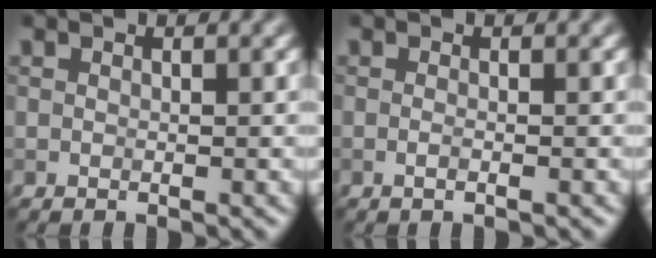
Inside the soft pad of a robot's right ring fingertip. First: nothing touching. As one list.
[{"total": 1.1, "force": [-0.1, 0.4, 1.0], "torque": [-0.001, -0.006, -0.014]}]